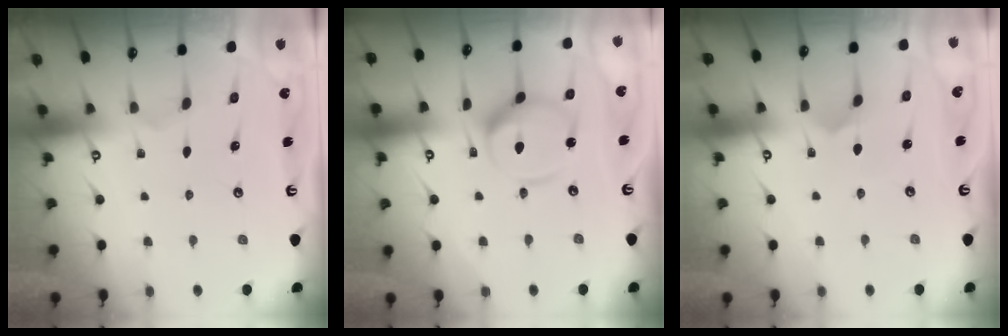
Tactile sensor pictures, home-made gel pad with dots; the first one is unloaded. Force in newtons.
{"total": 11.3, "press": 11.3, "slide": 1.0}
{"total": 4.7, "press": 4.7, "slide": 0.4}